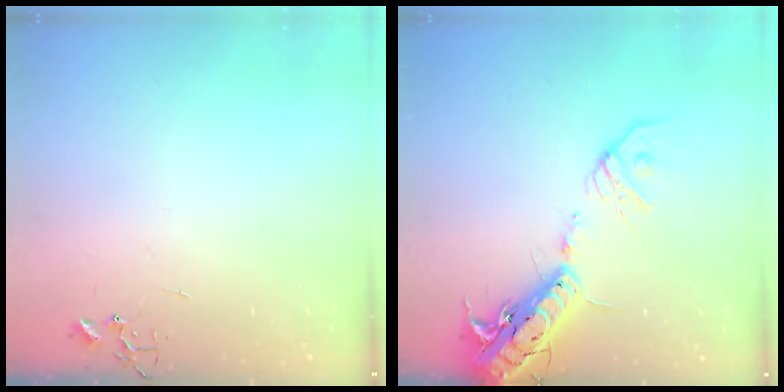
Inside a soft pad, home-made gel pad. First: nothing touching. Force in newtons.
{"total": 18.7, "press": 18.3, "slide": 3.9}